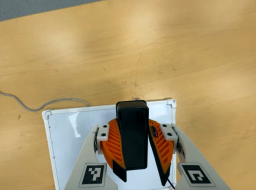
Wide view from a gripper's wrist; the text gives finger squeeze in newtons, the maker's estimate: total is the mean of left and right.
{"total": 10.1, "left": 10.0, "right": 10.2}